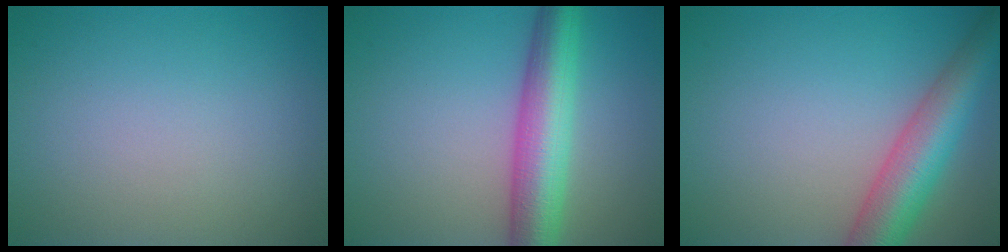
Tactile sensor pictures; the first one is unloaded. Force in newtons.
{"total": 7.0, "press": 7.0, "slide": 0.0}
{"total": 6.8, "press": 6.8, "slide": 0.3}